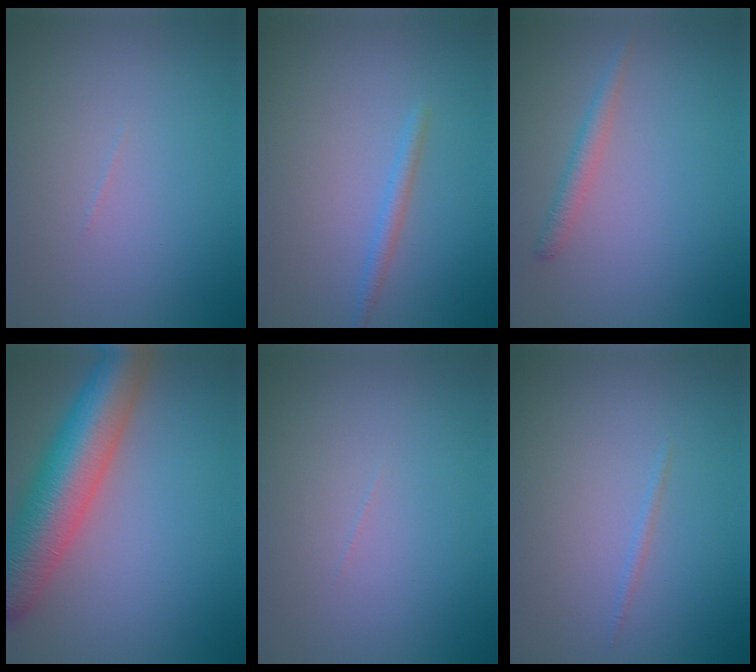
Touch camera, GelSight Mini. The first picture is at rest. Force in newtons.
{"total": 1.3, "press": 1.3, "slide": 0.0}
{"total": 1.5, "press": 1.5, "slide": 0.1}
{"total": 9.3, "press": 9.3, "slide": 0.5}
{"total": 0.0}
{"total": 0.6, "press": 0.6, "slide": 0.1}